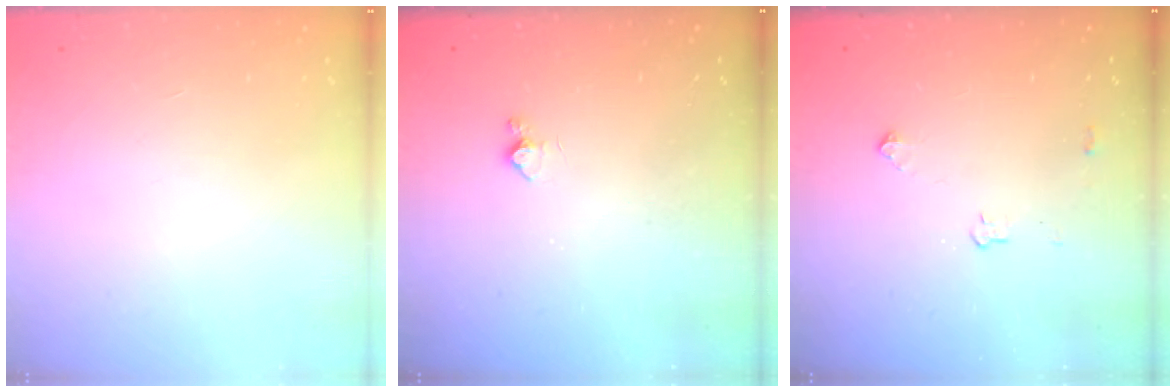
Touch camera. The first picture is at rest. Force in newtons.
{"total": 3.6, "press": 3.5, "slide": 0.6}
{"total": 3.2, "press": 3.1, "slide": 0.5}